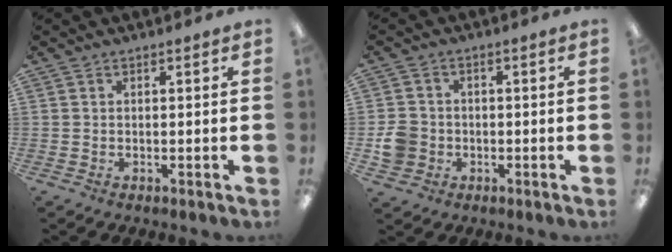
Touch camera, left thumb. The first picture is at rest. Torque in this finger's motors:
{"motor_torque": [-0.06, 0.13, 0.08, -0.09, 0.00]}